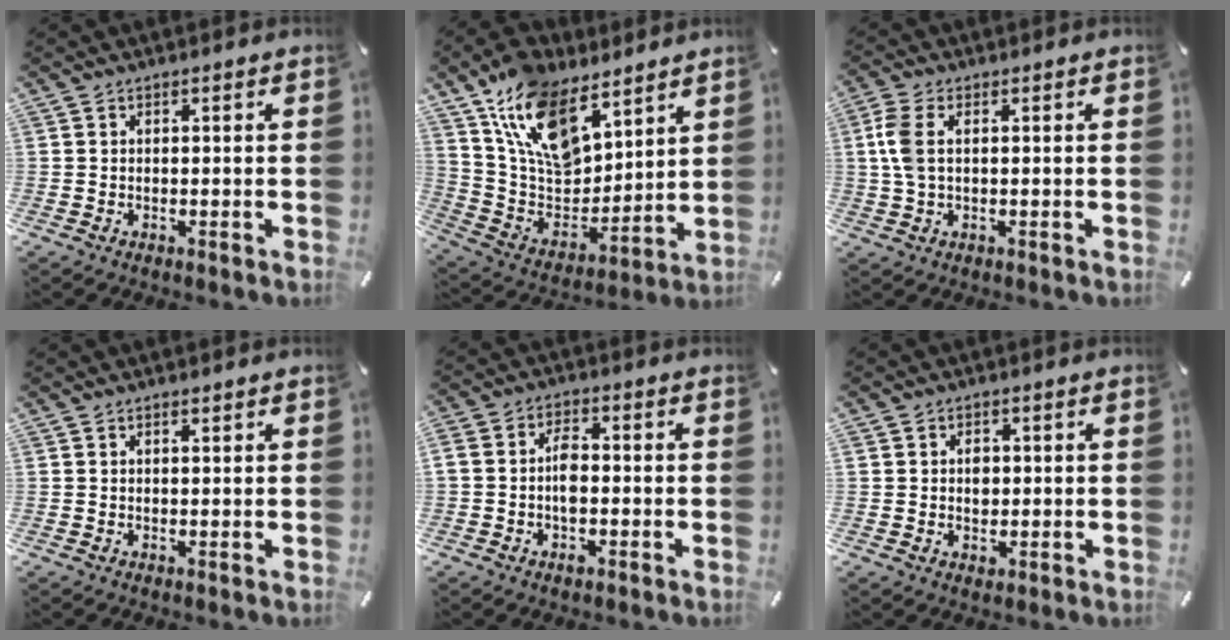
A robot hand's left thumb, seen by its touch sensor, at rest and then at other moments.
{"total": 17.9, "force": [11.7, 10.2, 9.0], "torque": [-0.182, -0.062, 0.221]}
{"total": 5.8, "force": [0.8, 3.0, 5.0], "torque": [-0.125, -0.001, 0.008]}
{"total": 0.6, "force": [0.4, 0.3, 0.4], "torque": [-0.008, 0.001, 0.007]}
{"total": 5.2, "force": [-1.2, 3.2, 3.9], "torque": [-0.068, 0.013, -0.018]}
{"total": 3.0, "force": [0.1, 2.6, 1.5], "torque": [-0.015, -0.001, -0.003]}